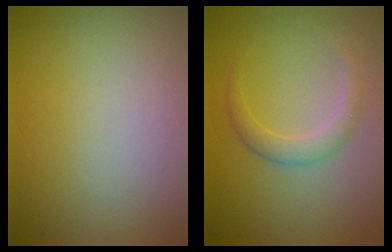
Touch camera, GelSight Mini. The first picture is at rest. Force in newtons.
{"total": 1.9, "press": 1.9, "slide": 0.1}